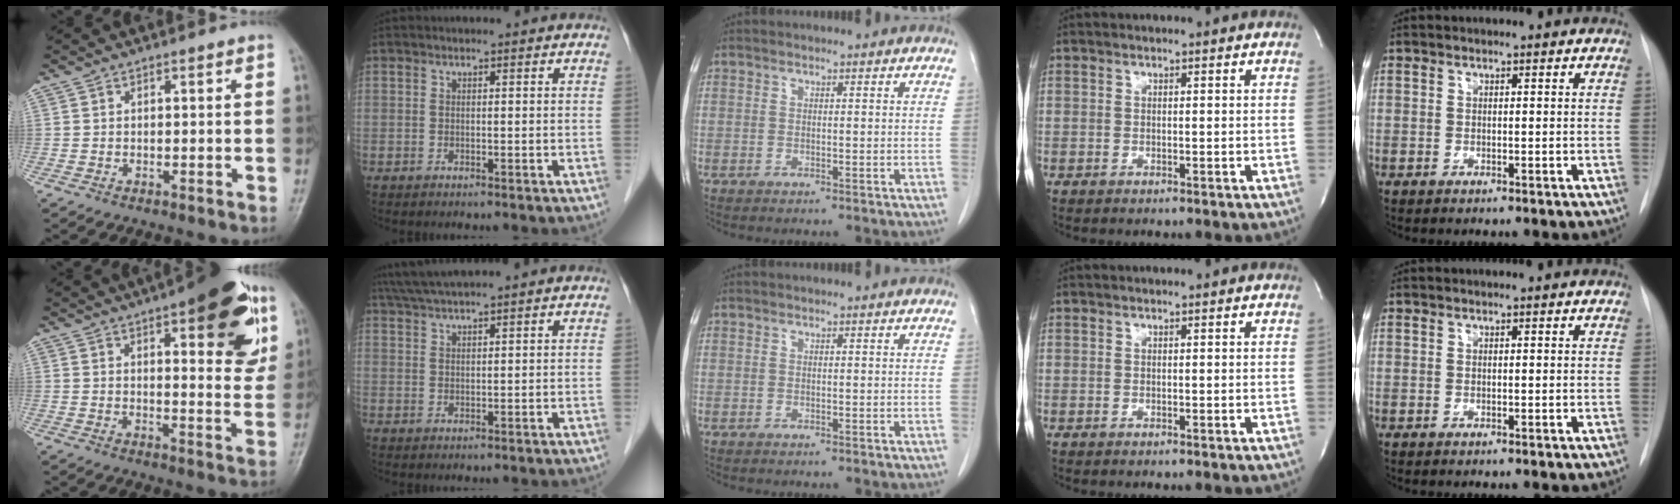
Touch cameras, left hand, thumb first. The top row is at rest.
{"thumb": {"total": 18.8, "force": [8.8, 6.5, 15.3], "torque": [-0.158, -0.027, 0.110]}, "index": {"total": 5.3, "force": [4.6, -0.8, 2.6], "torque": [-0.051, 0.029, 0.088]}}